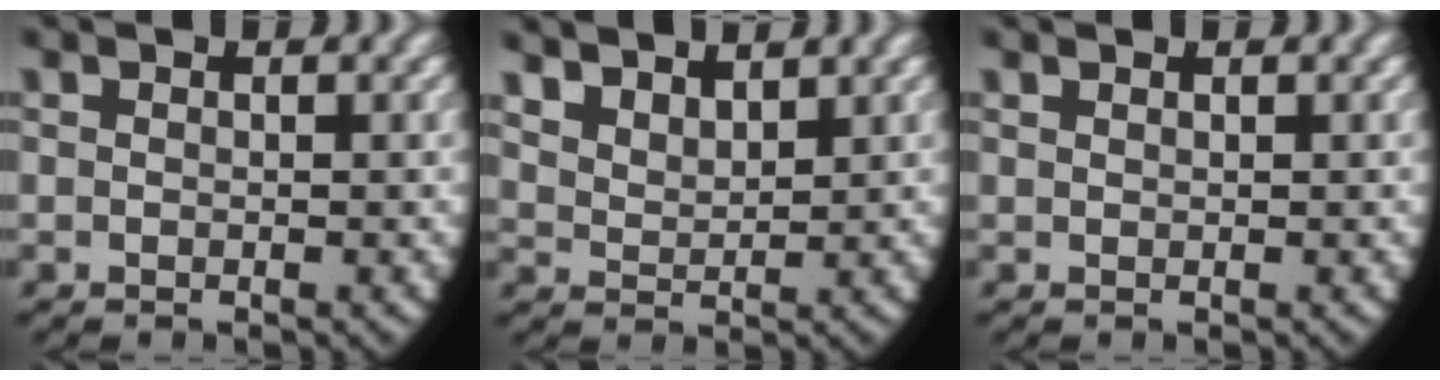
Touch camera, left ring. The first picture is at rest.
{"total": 4.1, "force": [3.0, 2.4, 1.5], "torque": [-0.045, -0.005, 0.056]}
{"total": 0.5, "force": [0.4, -0.3, 0.1], "torque": [0.000, -0.004, 0.012]}